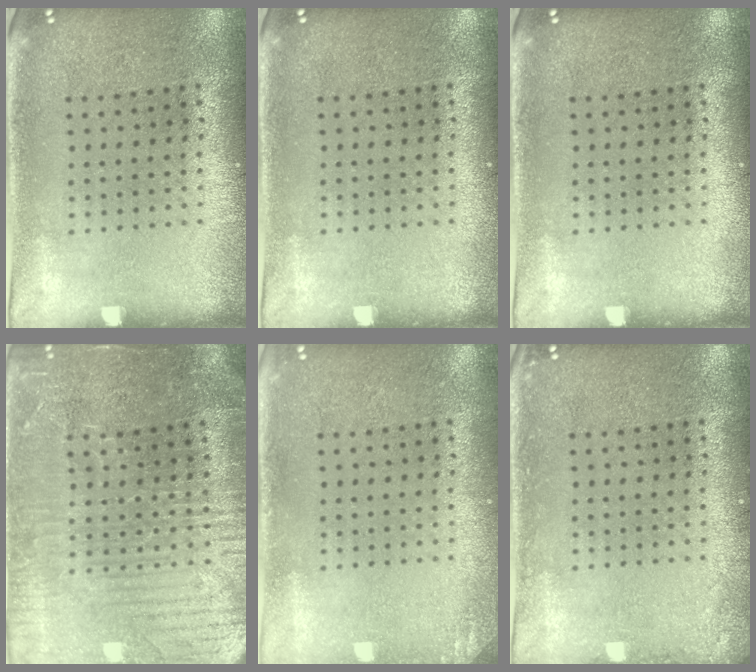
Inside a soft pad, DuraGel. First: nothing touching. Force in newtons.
{"total": 0.0}
{"total": 0.0}
{"total": 4.2, "press": 3.9, "slide": 1.5}
{"total": 1.0, "press": 1.0, "slide": 0.1}
{"total": 1.1, "press": 1.1, "slide": 0.1}